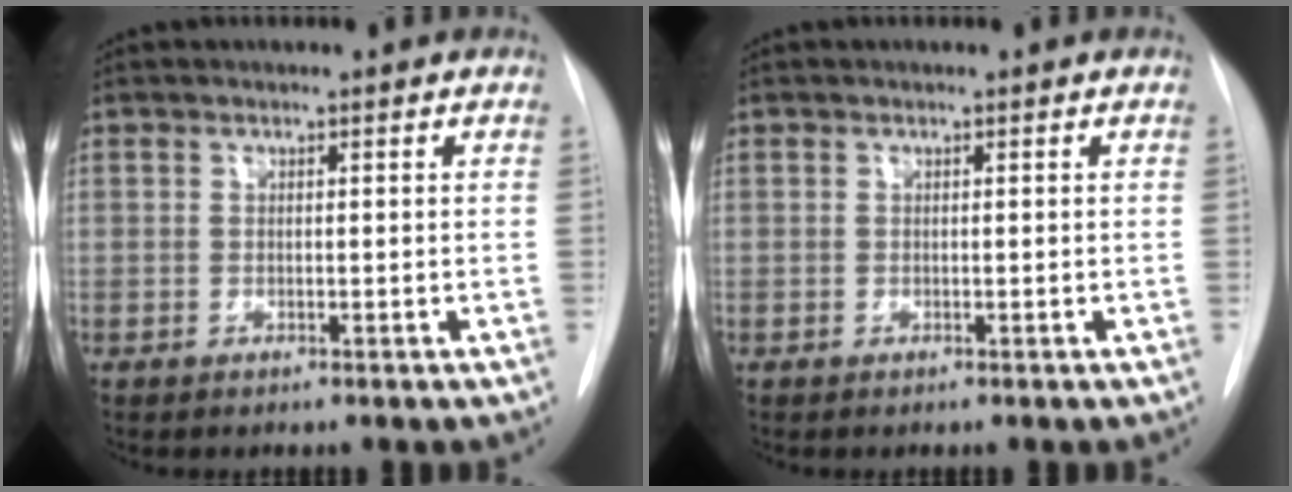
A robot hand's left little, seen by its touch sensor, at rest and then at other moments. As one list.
[{"total": 0.0}]